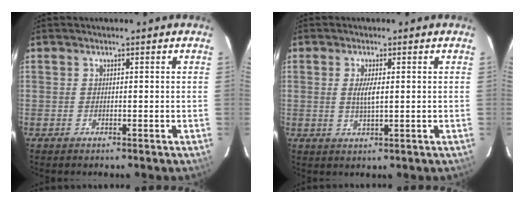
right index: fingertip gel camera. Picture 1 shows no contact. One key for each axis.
{"total": 3.1, "fx": 0.3, "fy": 0.7, "fz": 3.0, "tx": -0.058, "ty": -0.003, "tz": 0.006}